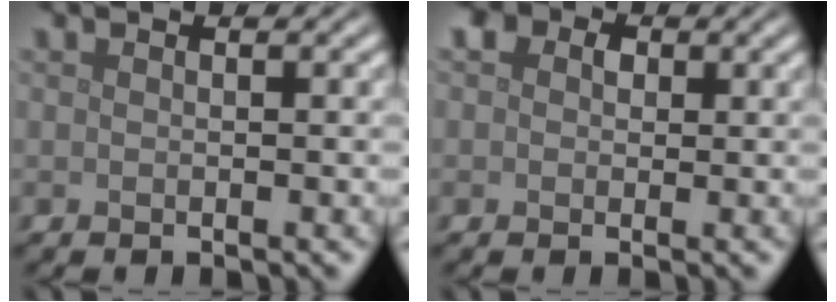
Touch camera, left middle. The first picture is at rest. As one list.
[{"total": 4.0, "force": [1.6, 3.0, 2.0], "torque": [-0.026, 0.013, -0.006]}]